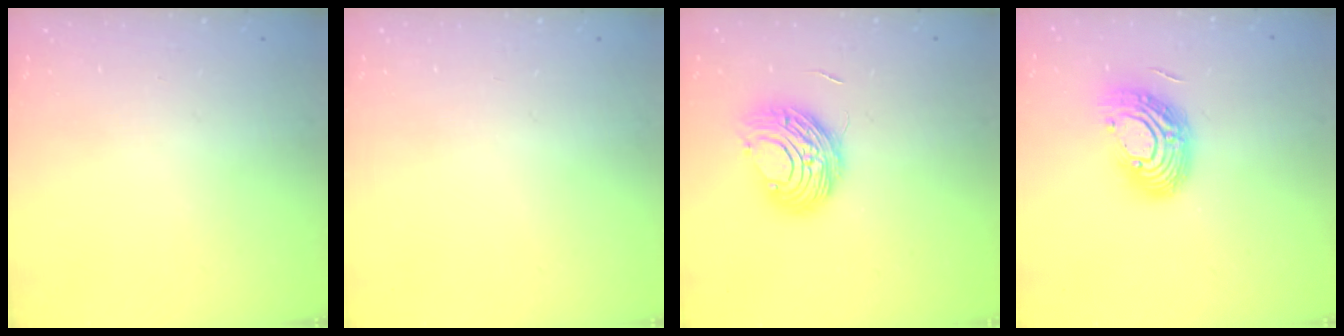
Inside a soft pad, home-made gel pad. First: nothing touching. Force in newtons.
{"total": 0.0}
{"total": 10.4, "press": 10.3, "slide": 1.0}
{"total": 13.3, "press": 13.3, "slide": 1.0}